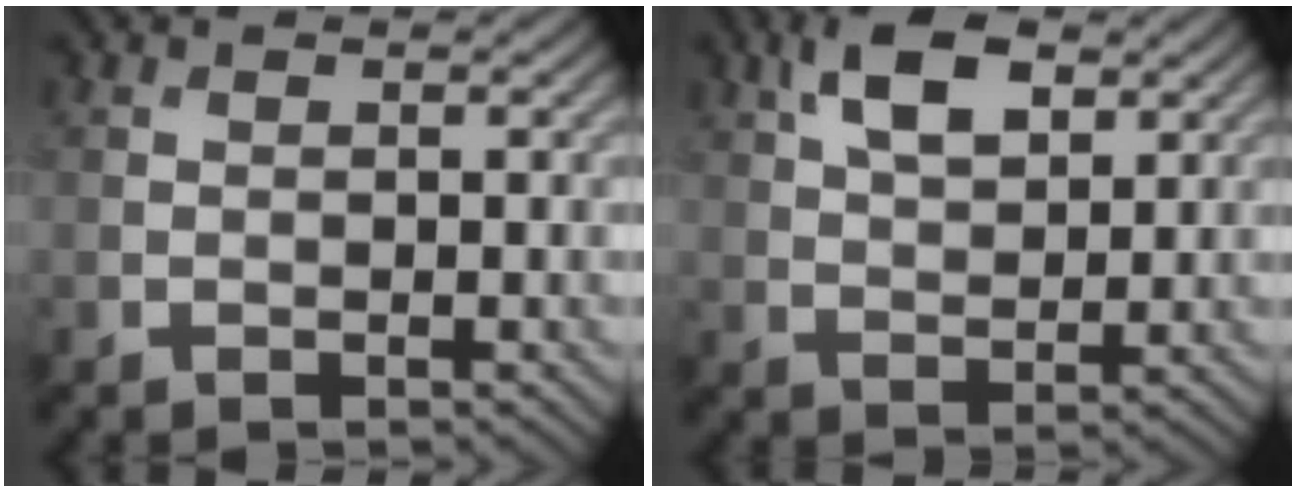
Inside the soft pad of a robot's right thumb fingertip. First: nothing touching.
{"total": 6.5, "force": [3.3, 3.2, 4.7], "torque": [-0.097, 0.006, 0.061]}